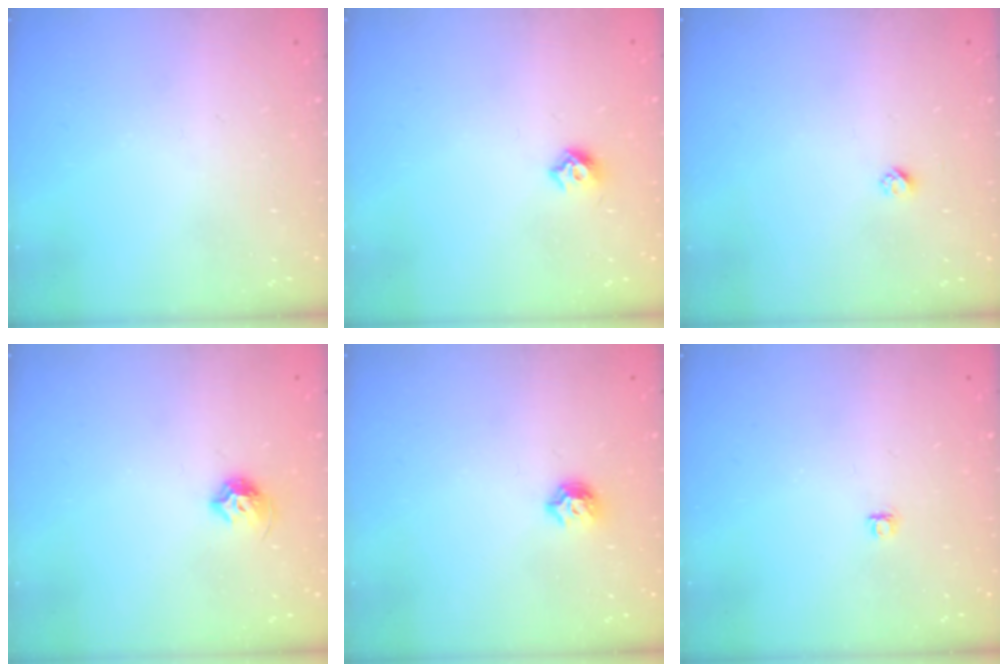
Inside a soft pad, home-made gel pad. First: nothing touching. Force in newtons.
{"total": 6.0, "press": 5.9, "slide": 0.9}
{"total": 2.3, "press": 2.3, "slide": 0.2}
{"total": 7.0, "press": 6.9, "slide": 0.8}
{"total": 6.0, "press": 5.9, "slide": 0.8}
{"total": 3.8, "press": 3.8, "slide": 0.5}